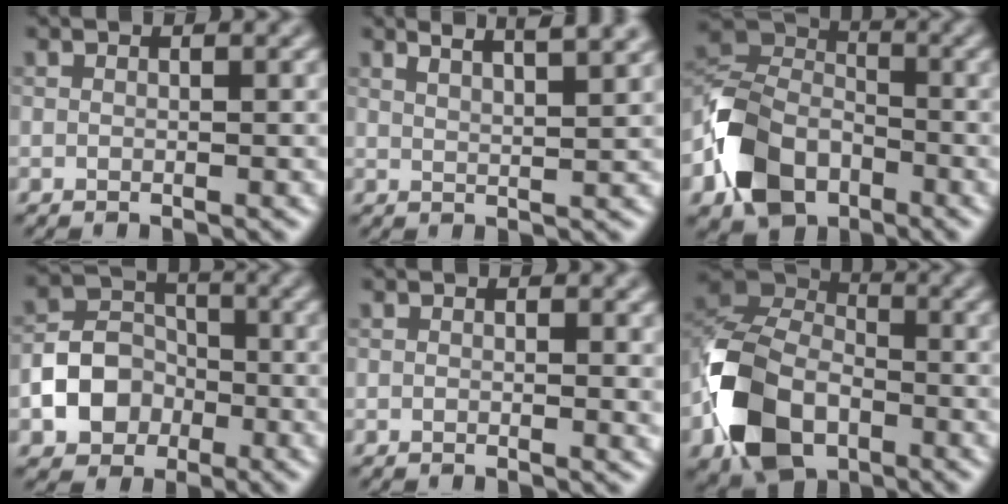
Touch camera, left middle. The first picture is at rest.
{"total": 5.0, "force": [3.6, 1.6, 3.1], "torque": [-0.011, 0.029, 0.022]}
{"total": 7.9, "force": [-3.8, 5.8, 3.8], "torque": [-0.080, -0.002, -0.087]}
{"total": 5.1, "force": [-1.9, 4.1, 2.4], "torque": [-0.037, 0.002, -0.043]}
{"total": 0.9, "force": [0.0, 0.3, 0.9], "torque": [-0.011, -0.005, 0.000]}
{"total": 10.1, "force": [-4.3, 6.9, 6.0], "torque": [-0.127, 0.000, -0.096]}